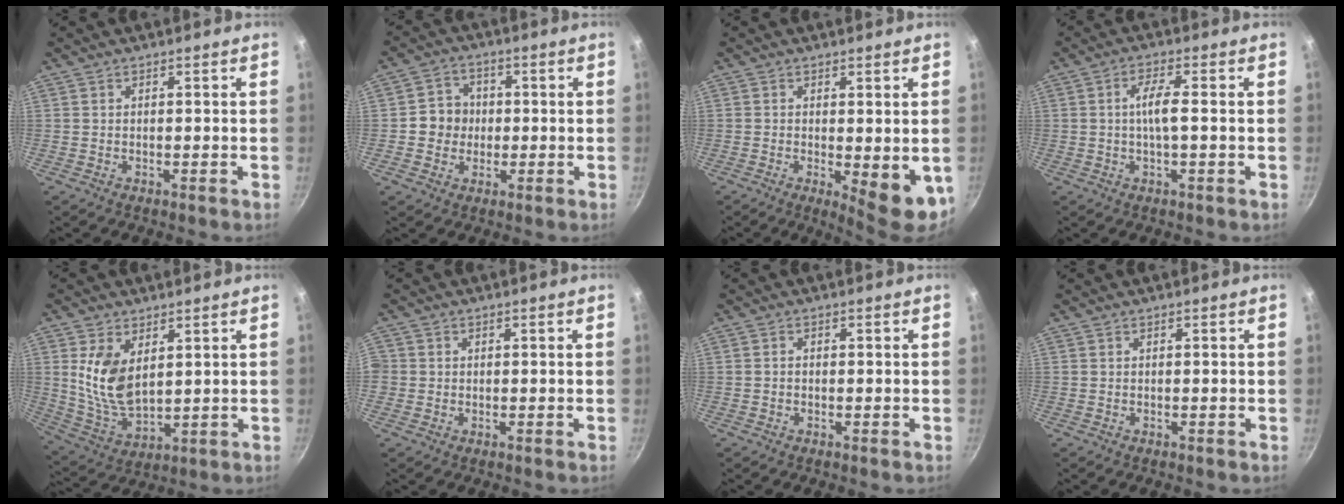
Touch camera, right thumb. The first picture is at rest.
{"total": 6.0, "force": [-0.3, 5.7, 2.0], "torque": [0.000, 0.012, -0.015]}
{"total": 8.2, "force": [-1.1, 2.8, 7.6], "torque": [-0.088, -0.009, -0.005]}
{"total": 4.6, "force": [-0.2, 0.6, 4.6], "torque": [-0.095, 0.010, -0.006]}
{"total": 11.0, "force": [3.1, 6.3, 8.5], "torque": [-0.159, -0.030, 0.072]}
{"total": 1.9, "force": [-0.2, 1.9, 0.4], "torque": [0.001, 0.006, -0.006]}
{"total": 0.8, "force": [-0.2, 0.6, 0.4], "torque": [-0.008, 0.004, -0.003]}
{"total": 0.0}